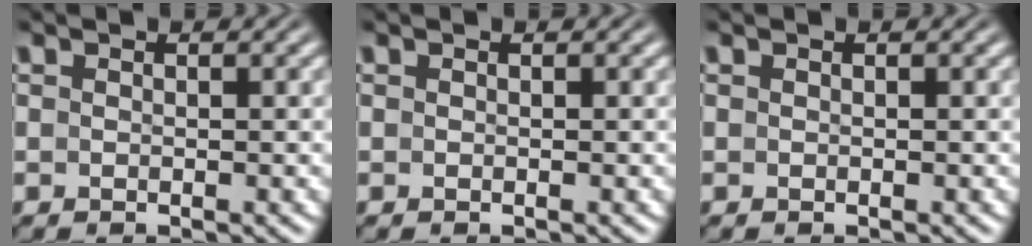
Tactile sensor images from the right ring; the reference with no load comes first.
{"total": 0.0}
{"total": 0.0}